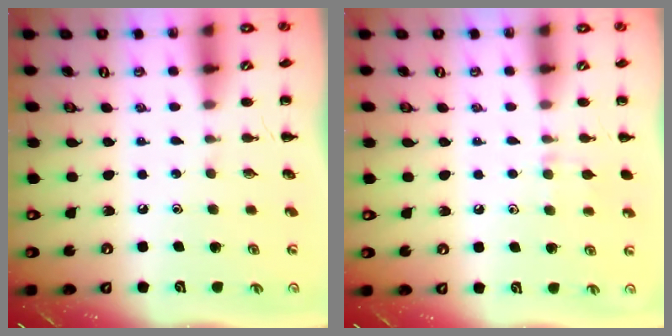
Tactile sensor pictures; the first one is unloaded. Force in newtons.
{"total": 6.7, "press": 6.2, "slide": 2.5}